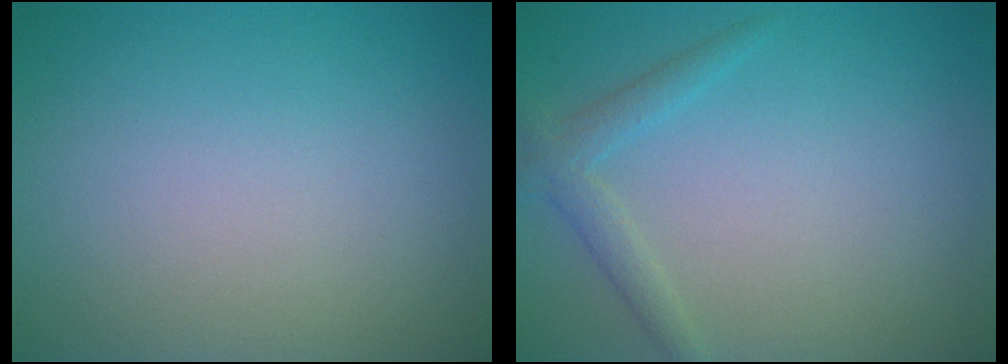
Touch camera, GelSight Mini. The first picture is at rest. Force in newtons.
{"total": 1.9, "press": 1.9, "slide": 0.2}